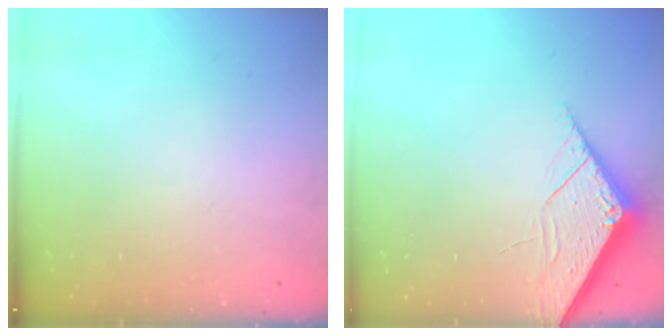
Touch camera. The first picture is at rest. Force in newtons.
{"total": 3.9, "press": 3.9, "slide": 0.4}